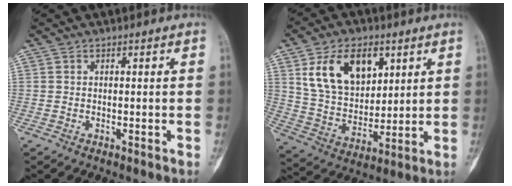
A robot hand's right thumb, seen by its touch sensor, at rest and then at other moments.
{"total": 15.5, "force": [6.5, 9.9, 10.1], "torque": [-0.143, -0.024, 0.131]}